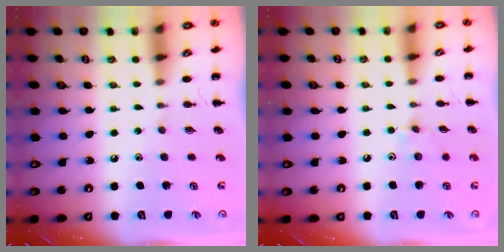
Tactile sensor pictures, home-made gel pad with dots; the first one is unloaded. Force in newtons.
{"total": 5.6, "press": 5.2, "slide": 2.0}